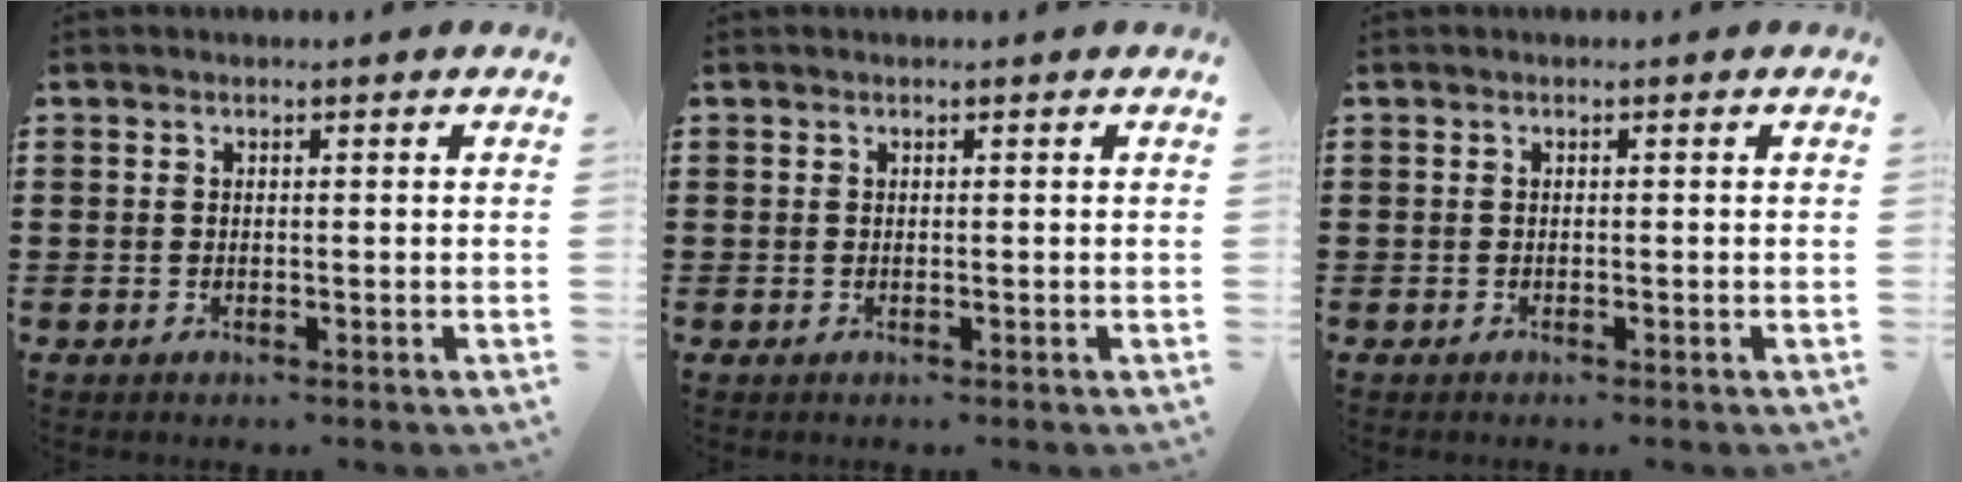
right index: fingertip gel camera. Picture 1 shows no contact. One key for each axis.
{"total": 0.0}
{"total": 0.0}